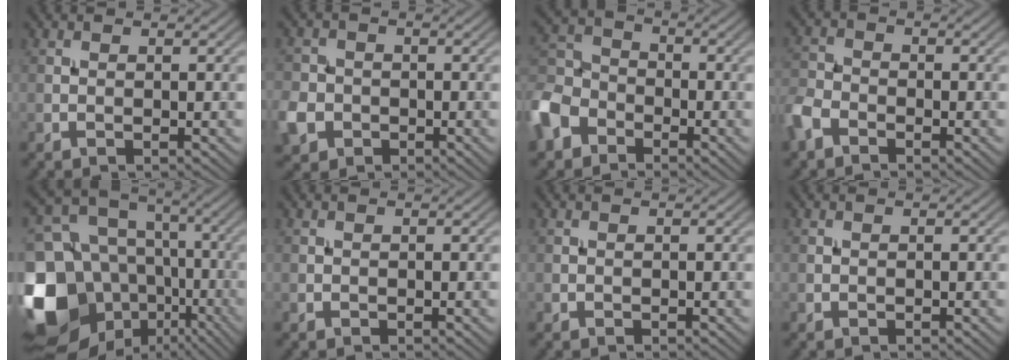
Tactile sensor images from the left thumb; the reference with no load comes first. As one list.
[{"total": 4.8, "force": [-1.9, 4.0, 1.8], "torque": [-0.054, -0.007, -0.048]}, {"total": 9.2, "force": [-5.1, 6.4, 4.2], "torque": [-0.126, -0.009, -0.129]}, {"total": 4.6, "force": [-3.1, 2.6, 2.2], "torque": [-0.057, -0.002, -0.080]}, {"total": 19.9, "force": [-6.1, 15.9, 10.3], "torque": [-0.278, -0.021, -0.084]}, {"total": 0.0}, {"total": 0.0}, {"total": 0.0}]